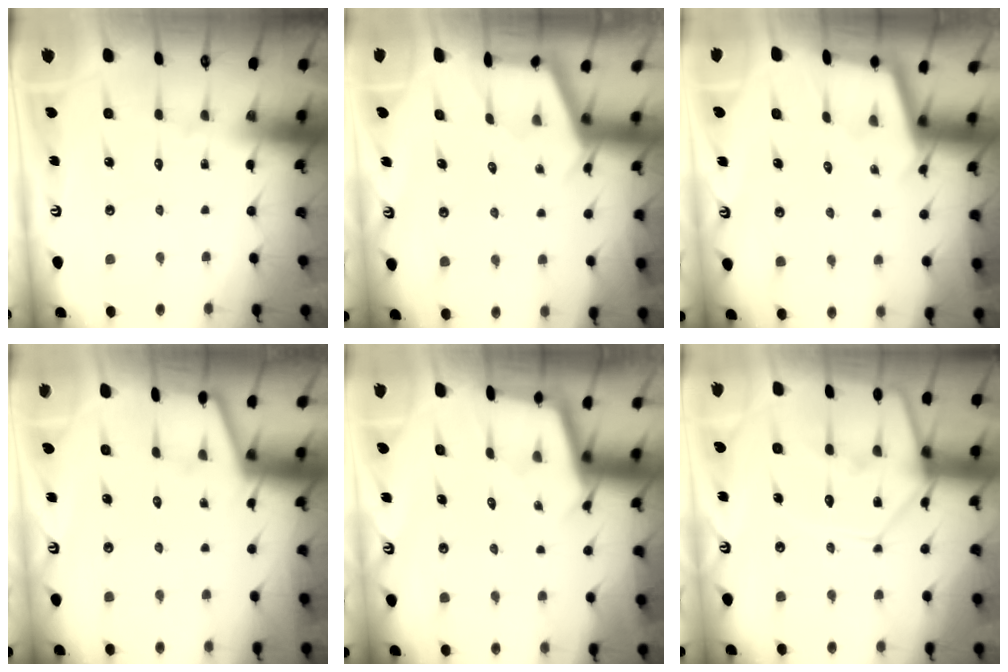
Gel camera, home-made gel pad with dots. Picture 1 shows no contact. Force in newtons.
{"total": 2.9, "press": 2.9, "slide": 0.3}
{"total": 2.3, "press": 2.3, "slide": 0.2}
{"total": 1.9, "press": 1.9, "slide": 0.2}
{"total": 2.4, "press": 2.4, "slide": 0.2}
{"total": 12.7, "press": 12.7, "slide": 1.2}